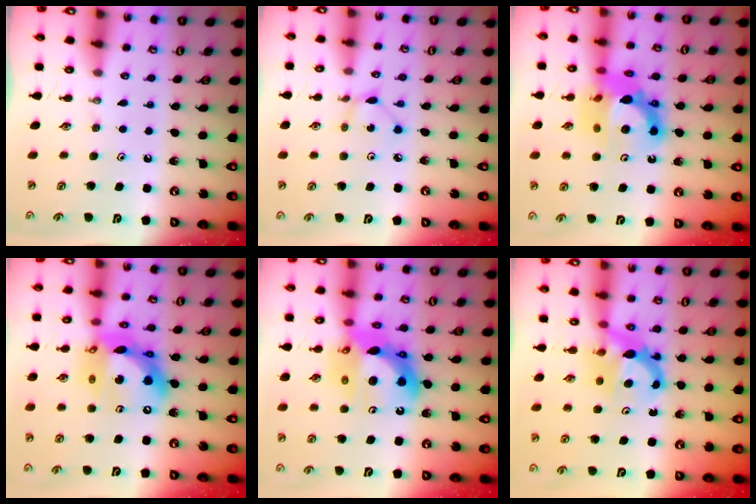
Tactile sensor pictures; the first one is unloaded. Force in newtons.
{"total": 2.4, "press": 2.4, "slide": 0.1}
{"total": 15.1, "press": 15.0, "slide": 1.8}
{"total": 17.1, "press": 17.0, "slide": 2.1}
{"total": 17.0, "press": 16.9, "slide": 1.8}
{"total": 7.1, "press": 7.1, "slide": 0.3}